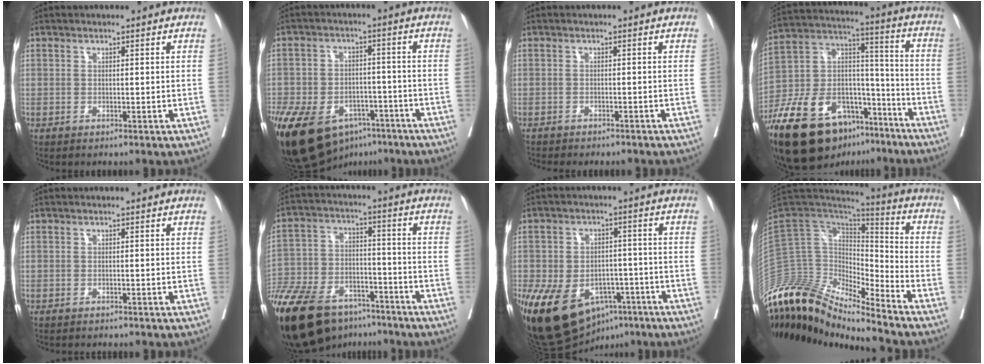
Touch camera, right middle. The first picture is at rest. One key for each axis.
{"total": 22.6, "fx": -12.9, "fy": 13.4, "fz": 12.8, "tx": -0.307, "ty": -0.014, "tz": -0.201}
{"total": 6.6, "fx": -6.0, "fy": 1.3, "fz": 2.3, "tx": -0.023, "ty": -0.002, "tz": -0.076}
{"total": 24.0, "fx": -15.9, "fy": 11.9, "fz": 13.5, "tx": -0.287, "ty": 0.020, "tz": -0.273}
{"total": 3.0, "fx": -2.8, "fy": 0.4, "fz": 1.0, "tx": -0.011, "ty": -0.004, "tz": -0.036}
{"total": 27.1, "fx": -19.4, "fy": 12.4, "fz": 14.2, "tx": -0.346, "ty": -0.039, "tz": -0.322}
{"total": 19.3, "fx": -9.6, "fy": 12.1, "fz": 11.5, "tx": -0.251, "ty": -0.003, "tz": -0.139}
{"total": 19.0, "fx": -17.2, "fy": 2.9, "fz": 7.6, "tx": -0.139, "ty": 0.053, "tz": -0.312}